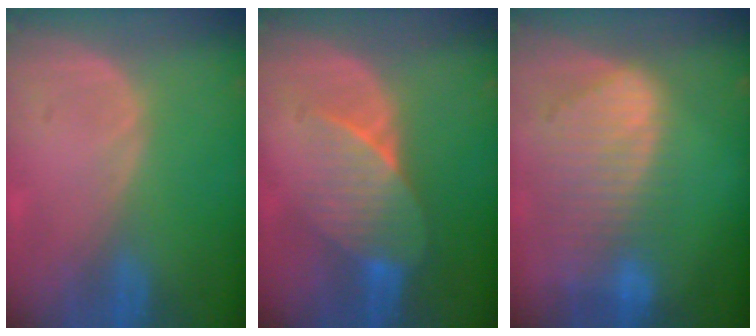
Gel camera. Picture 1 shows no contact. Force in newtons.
{"total": 7.1, "press": 6.6, "slide": 2.7}
{"total": 10.3, "press": 8.7, "slide": 5.6}